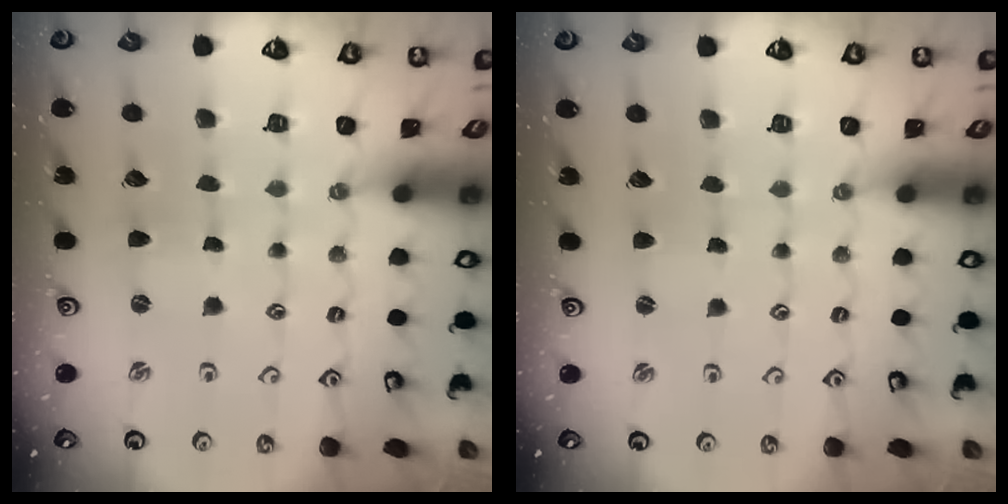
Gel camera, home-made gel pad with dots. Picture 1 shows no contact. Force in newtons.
{"total": 0.0}